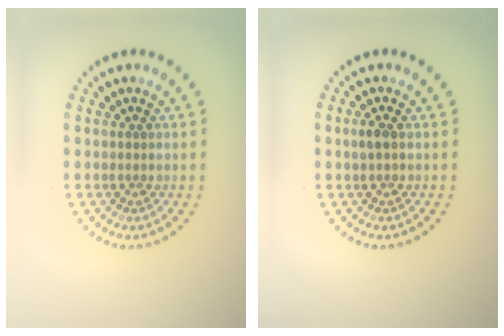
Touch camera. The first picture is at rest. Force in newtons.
{"total": 1.2, "press": 1.2, "slide": 0.1}